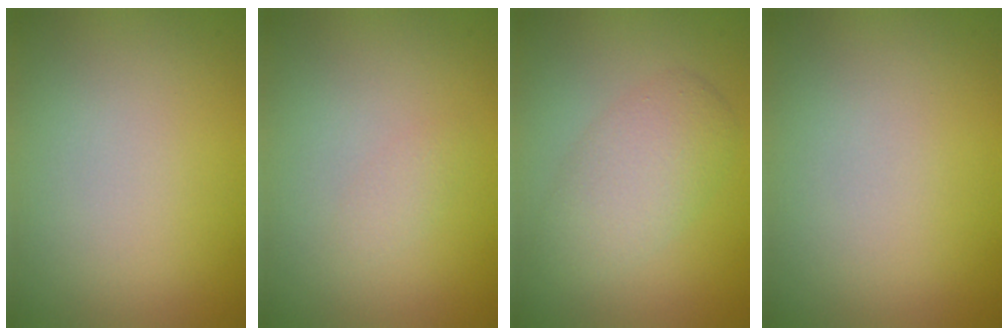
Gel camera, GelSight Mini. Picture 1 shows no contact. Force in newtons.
{"total": 0.9, "press": 0.9, "slide": 0.0}
{"total": 3.9, "press": 3.9, "slide": 0.1}
{"total": 0.0}